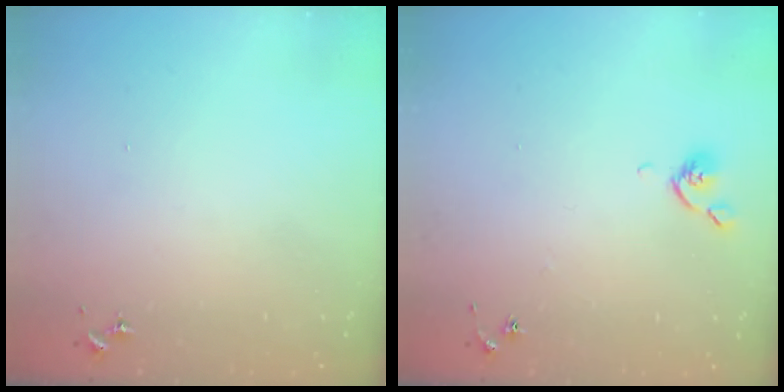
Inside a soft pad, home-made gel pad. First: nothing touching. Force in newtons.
{"total": 4.4, "press": 4.3, "slide": 0.8}